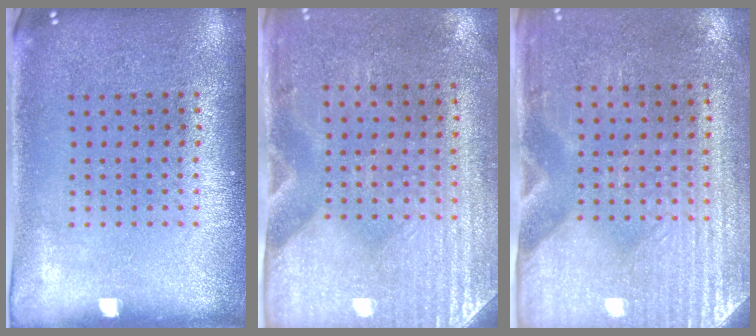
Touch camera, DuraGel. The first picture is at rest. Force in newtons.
{"total": 3.0, "press": 2.6, "slide": 1.5}
{"total": 2.9, "press": 2.6, "slide": 1.5}